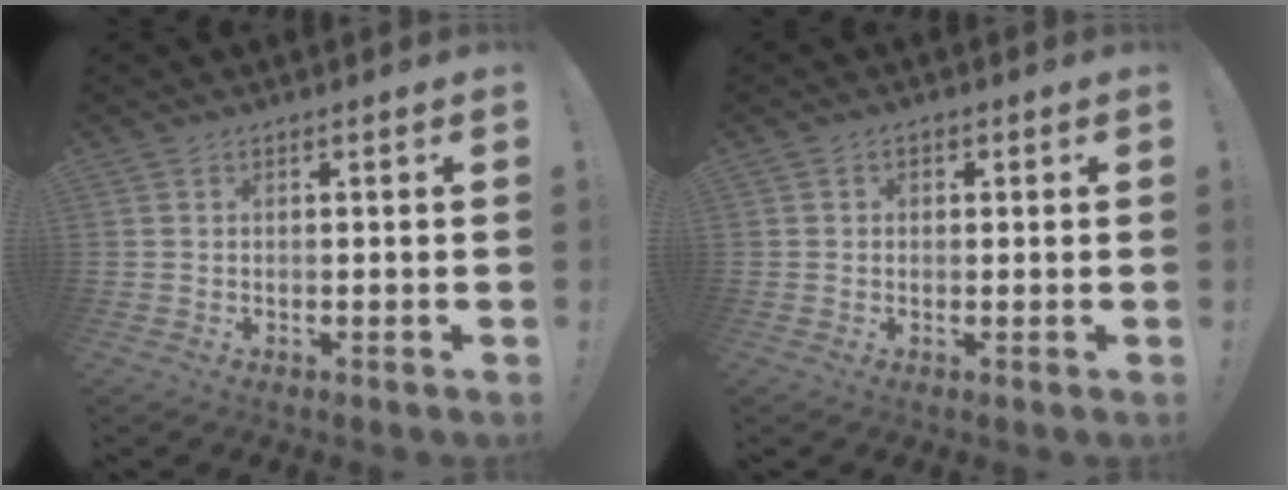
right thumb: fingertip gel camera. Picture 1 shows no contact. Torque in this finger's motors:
{"motor_torque": [-0.04, 0.04, -0.34, 0.14, -0.11]}